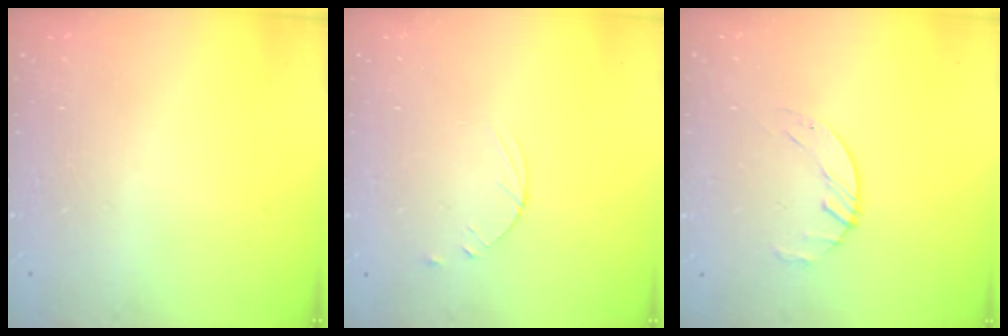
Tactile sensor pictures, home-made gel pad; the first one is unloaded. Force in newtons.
{"total": 4.5, "press": 4.4, "slide": 0.4}
{"total": 1.6, "press": 1.6, "slide": 0.3}